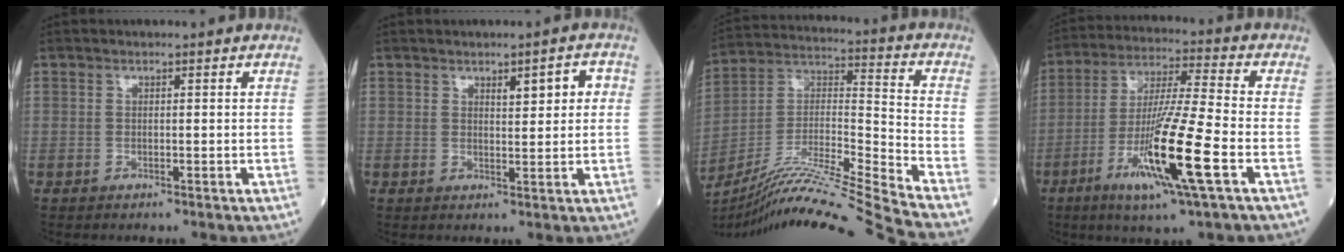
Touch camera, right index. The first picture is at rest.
{"total": 3.9, "force": [1.3, 1.1, 3.5], "torque": [-0.049, 0.008, 0.021]}
{"total": 23.0, "force": [-20.0, -3.0, 11.0], "torque": [-0.201, -0.020, -0.346]}
{"total": 14.8, "force": [-5.6, -0.3, 13.7], "torque": [-0.267, -0.022, -0.105]}